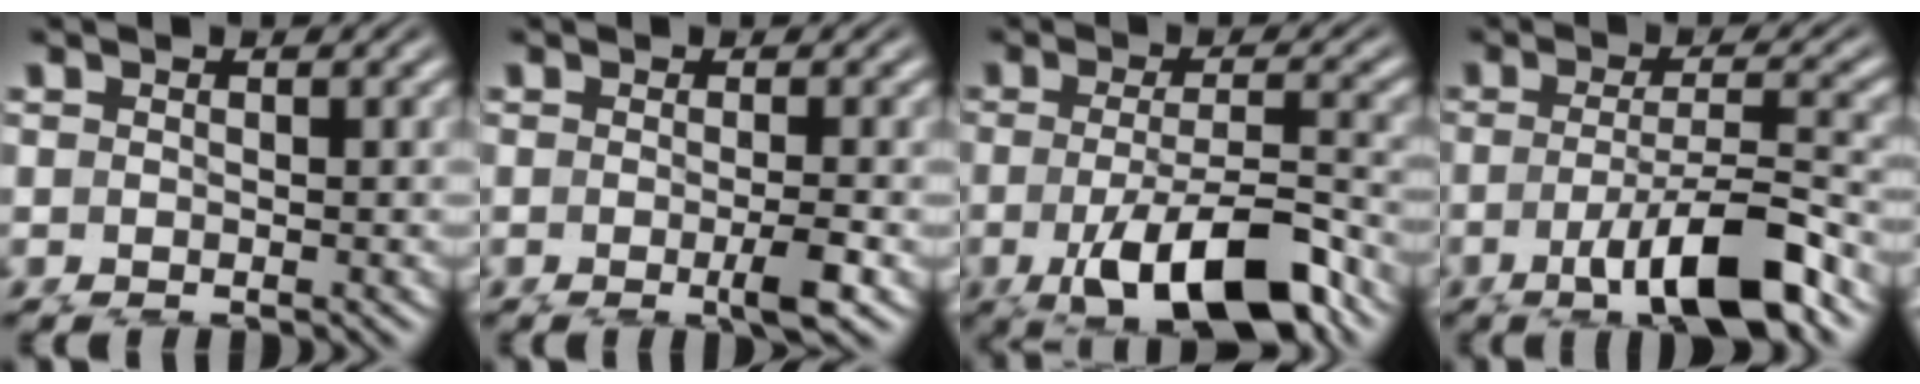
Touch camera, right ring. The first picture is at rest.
{"total": 1.9, "force": [-0.5, -0.4, 1.8], "torque": [-0.026, -0.001, -0.008]}
{"total": 6.8, "force": [-3.7, 2.0, 5.4], "torque": [-0.092, -0.029, -0.038]}
{"total": 6.1, "force": [-2.8, 1.6, 5.2], "torque": [-0.091, -0.024, -0.032]}